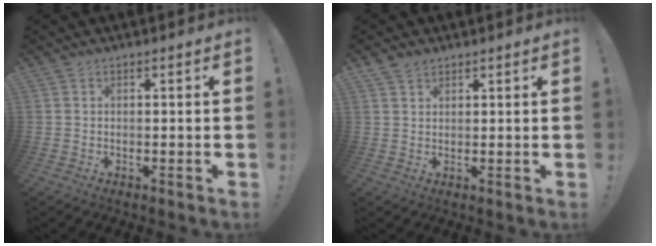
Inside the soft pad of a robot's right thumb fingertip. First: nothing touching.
{"total": 2.3, "force": [1.7, 1.3, 0.9], "torque": [-0.018, -0.004, 0.032]}